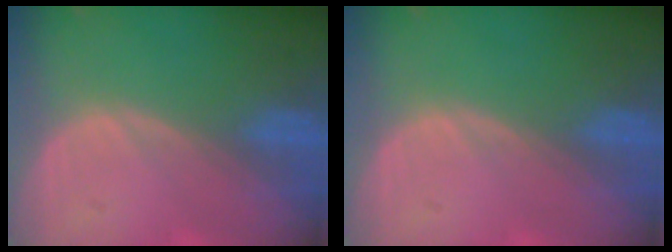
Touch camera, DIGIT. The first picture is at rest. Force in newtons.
{"total": 0.0}